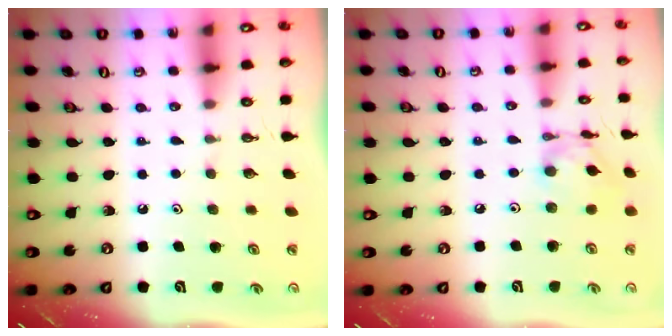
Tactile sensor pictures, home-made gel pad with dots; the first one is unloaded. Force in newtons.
{"total": 10.1, "press": 10.1, "slide": 0.9}